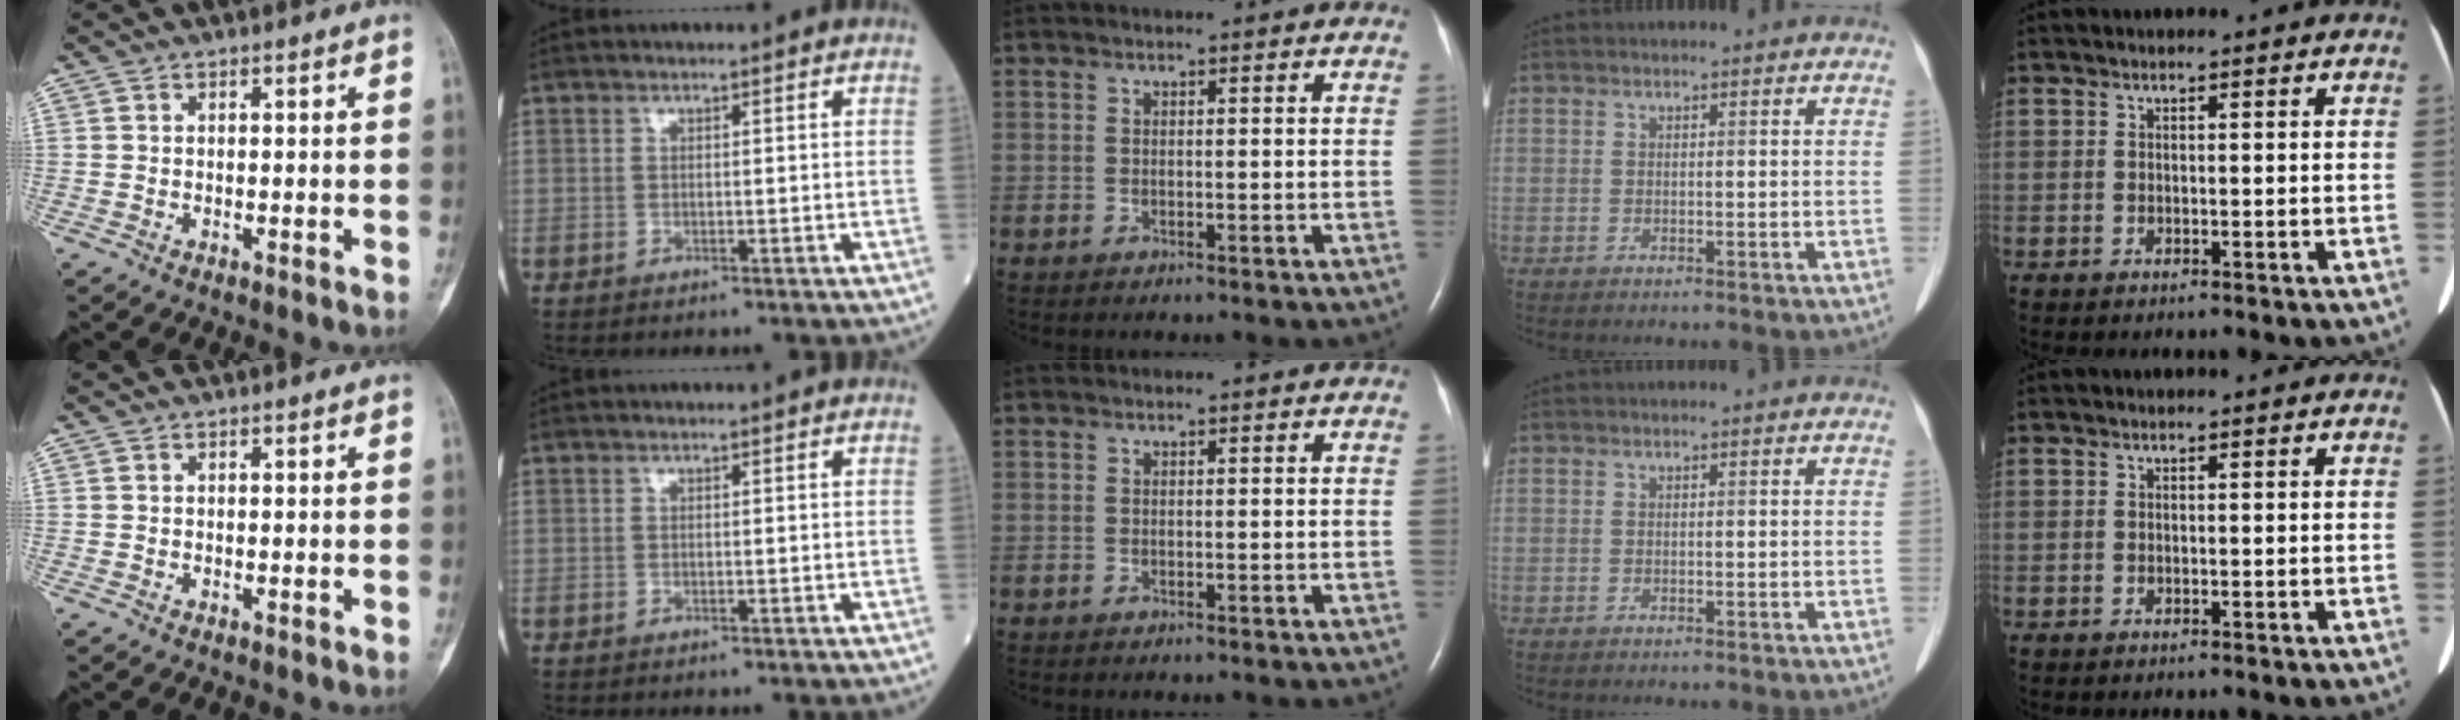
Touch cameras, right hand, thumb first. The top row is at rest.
{}